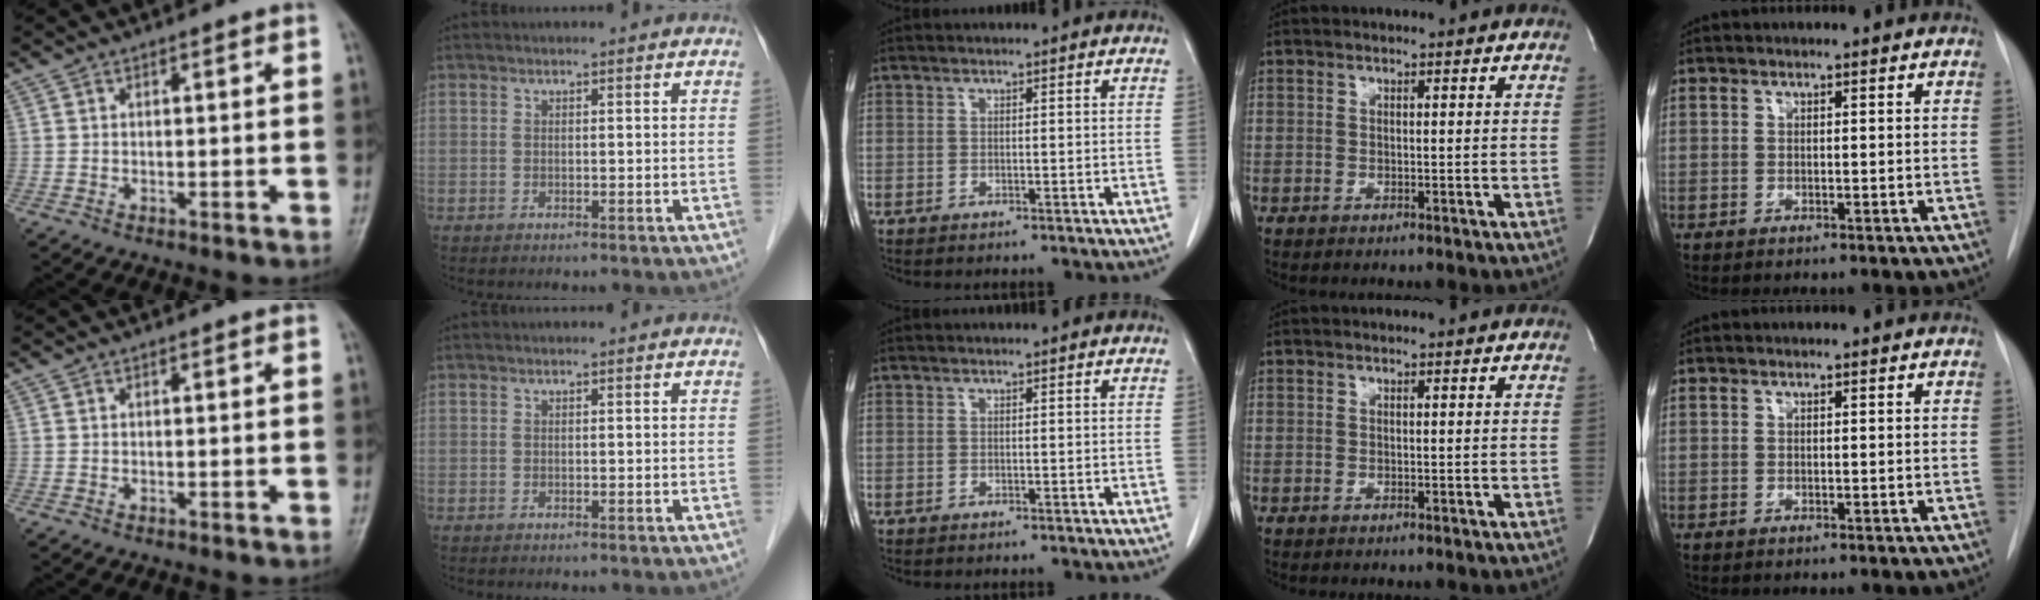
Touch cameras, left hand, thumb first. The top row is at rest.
{}